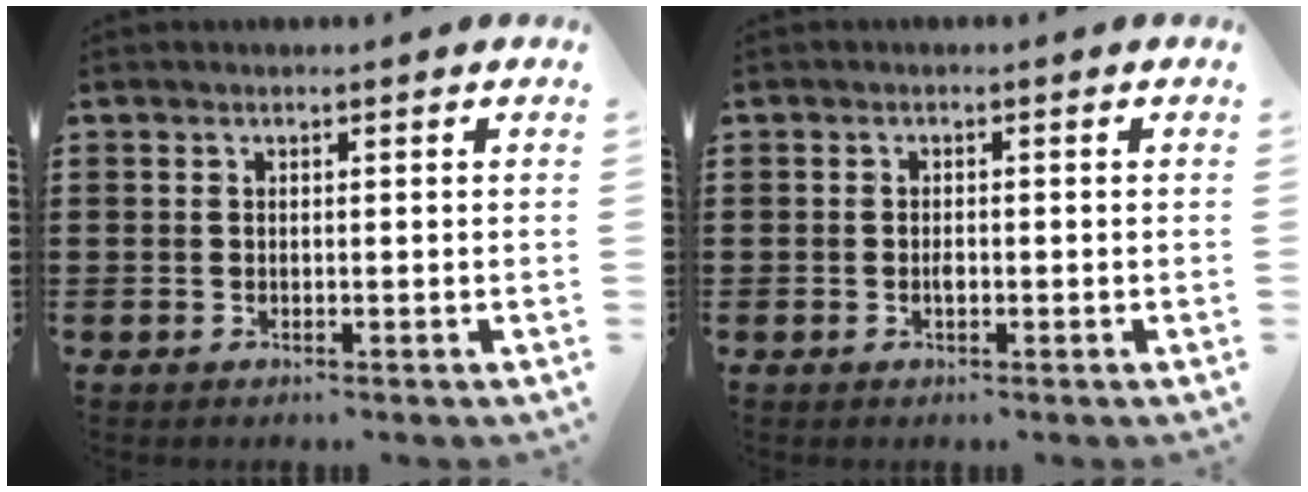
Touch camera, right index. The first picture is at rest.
{"total": 1.2, "force": [-0.3, 0.4, 1.1], "torque": [-0.022, -0.006, -0.004]}